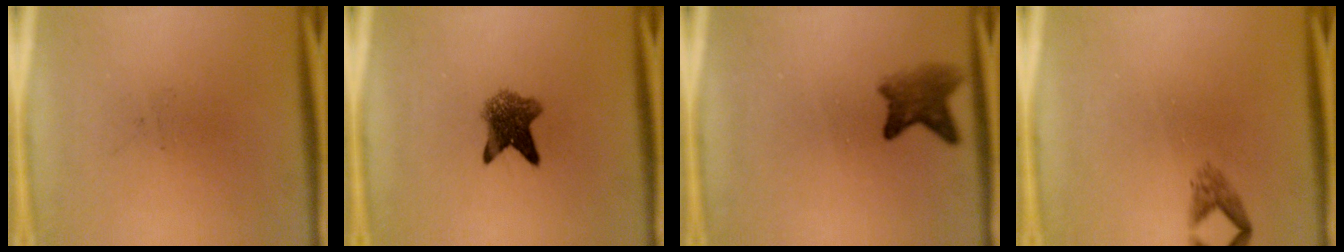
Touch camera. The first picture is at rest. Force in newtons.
{"total": 5.7}
{"total": 4.2}
{"total": 1.3}